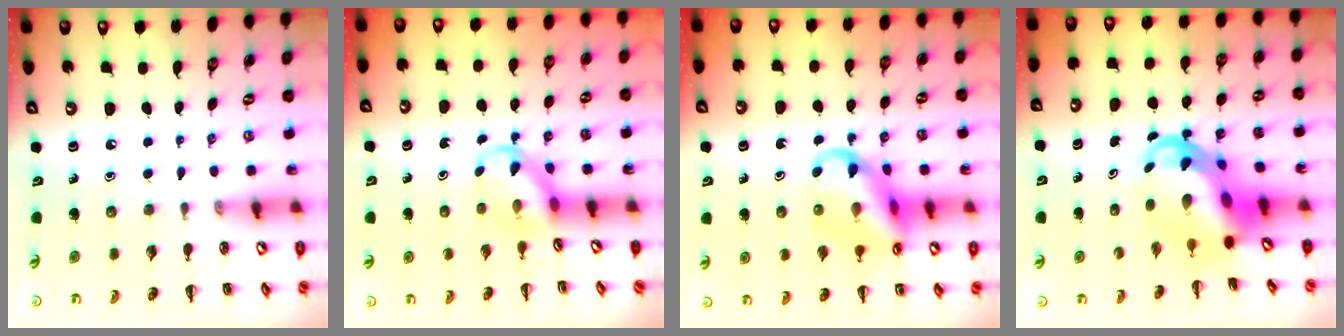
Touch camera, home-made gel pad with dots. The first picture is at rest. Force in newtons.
{"total": 3.4, "press": 3.2, "slide": 1.0}
{"total": 13.5, "press": 13.3, "slide": 1.9}
{"total": 7.1, "press": 6.8, "slide": 1.9}